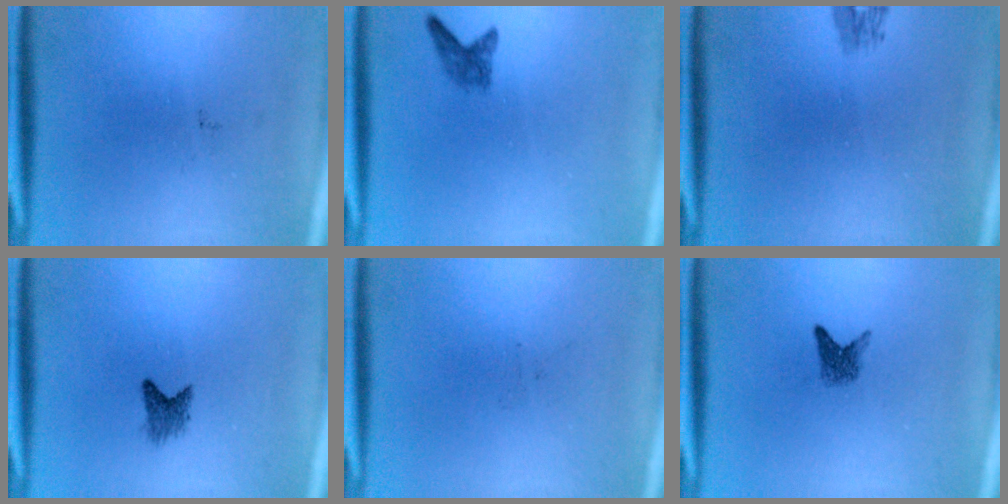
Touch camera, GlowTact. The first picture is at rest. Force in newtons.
{"total": 1.8}
{"total": 1.3}
{"total": 2.1}
{"total": 0.0}
{"total": 1.8}